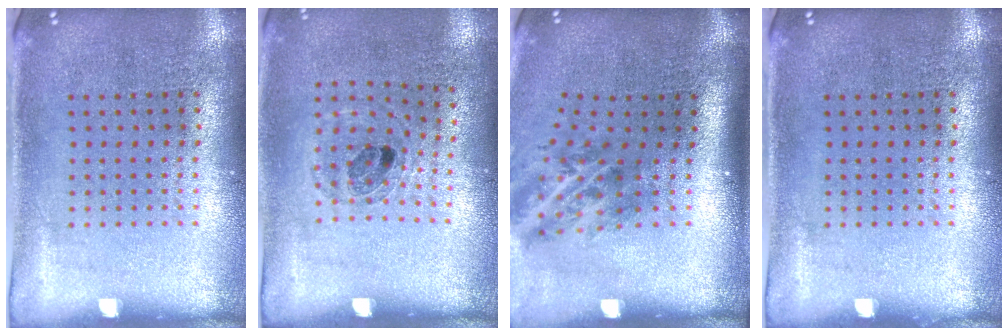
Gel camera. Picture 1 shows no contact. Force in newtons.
{"total": 0.8, "press": 0.8, "slide": 0.3}
{"total": 2.1, "press": 1.3, "slide": 1.6}
{"total": 0.0}